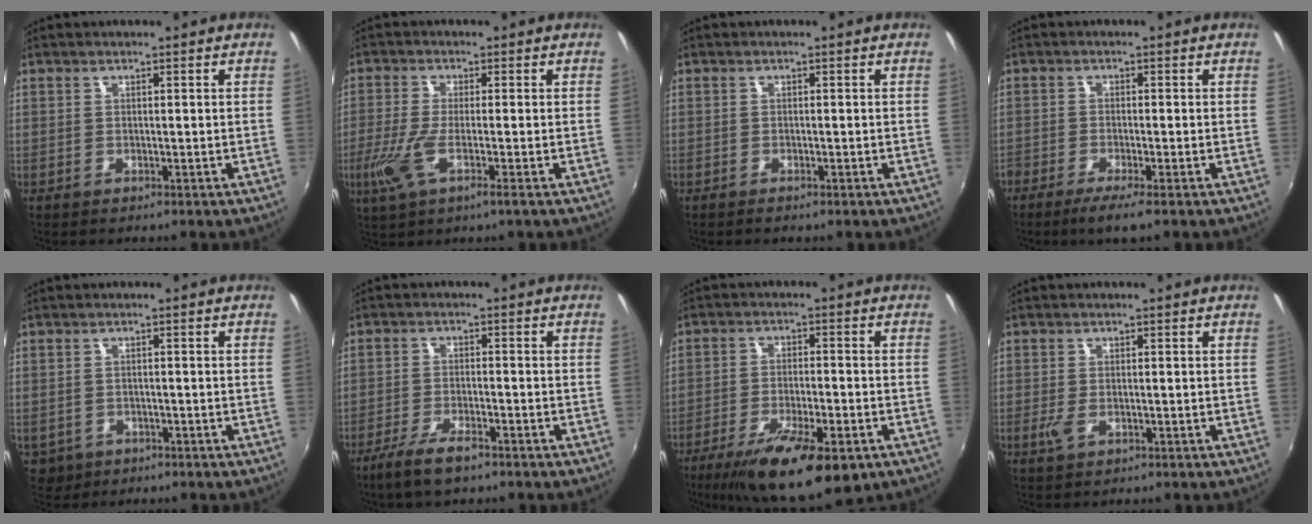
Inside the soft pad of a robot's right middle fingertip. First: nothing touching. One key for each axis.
{"total": 7.1, "fx": -2.5, "fy": 0.6, "fz": 6.6, "tx": -0.149, "ty": -0.018, "tz": -0.050}
{"total": 0.6, "fx": -0.6, "fy": 0.2, "fz": 0.2, "tx": -0.007, "ty": -0.003, "tz": -0.011}
{"total": 4.0, "fx": -2.9, "fy": 0.1, "fz": 2.7, "tx": -0.069, "ty": -0.008, "tz": -0.055}
{"total": 4.6, "fx": -1.6, "fy": 4.0, "fz": 1.6, "tx": -0.044, "ty": -0.007, "tz": -0.016}
{"total": 6.5, "fx": -4.7, "fy": 1.6, "fz": 4.1, "tx": -0.106, "ty": -0.013, "tz": -0.089}
{"total": 15.7, "fx": -9.3, "fy": 4.3, "fz": 11.9, "tx": -0.219, "ty": -0.039, "tz": -0.149}
{"total": 2.4, "fx": -0.8, "fy": 1.3, "fz": 1.9, "tx": -0.041, "ty": -0.007, "tz": -0.014}